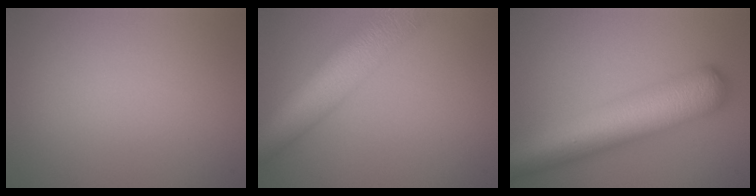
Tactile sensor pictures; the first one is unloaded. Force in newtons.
{"total": 9.8, "press": 9.8, "slide": 0.4}
{"total": 10.4, "press": 10.4, "slide": 0.3}